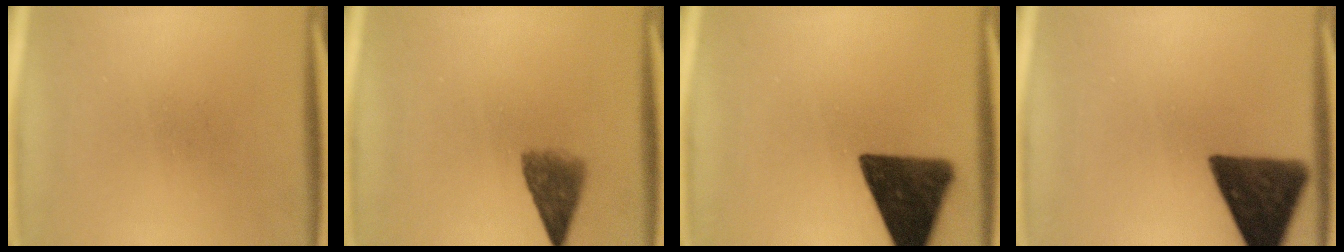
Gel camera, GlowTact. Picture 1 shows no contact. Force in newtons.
{"total": 4.7}
{"total": 14.4}
{"total": 13.6}